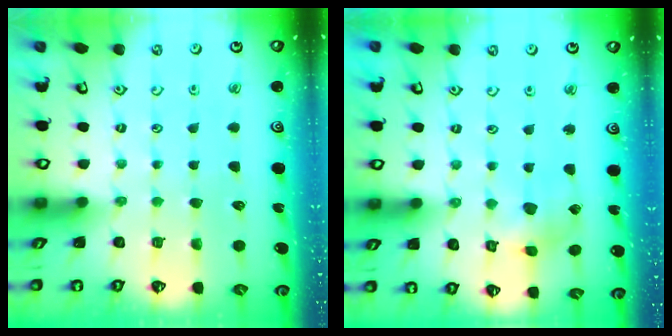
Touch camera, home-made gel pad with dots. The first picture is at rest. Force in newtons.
{"total": 4.6, "press": 4.6, "slide": 0.4}